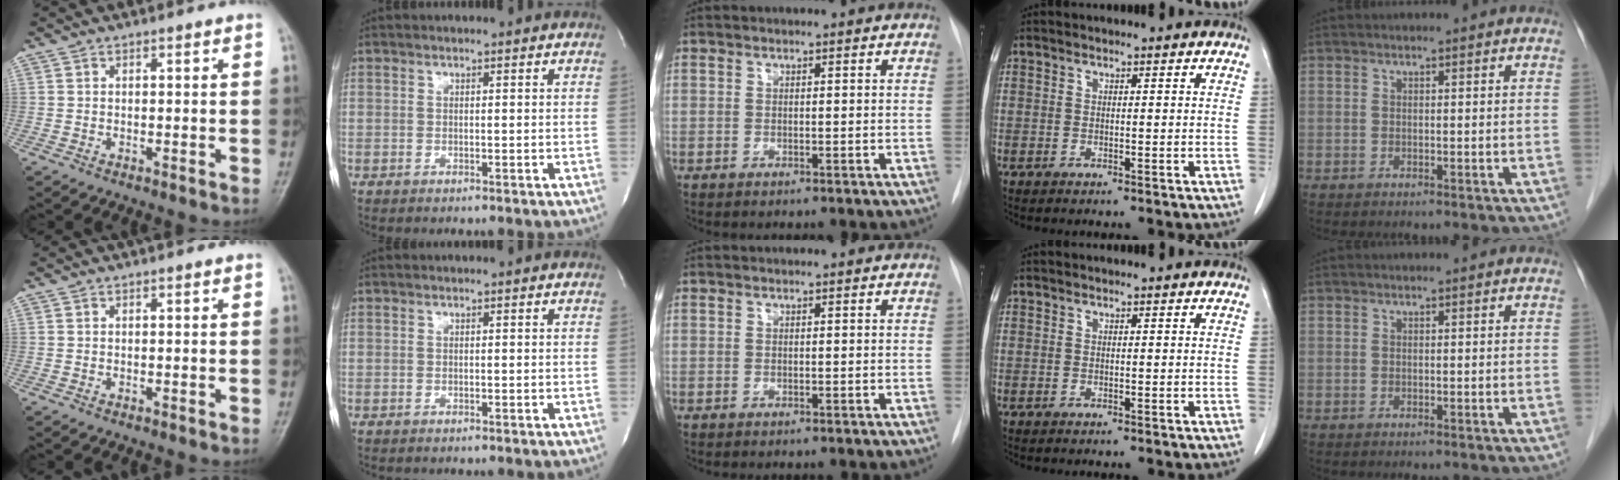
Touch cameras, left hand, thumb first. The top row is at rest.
{}